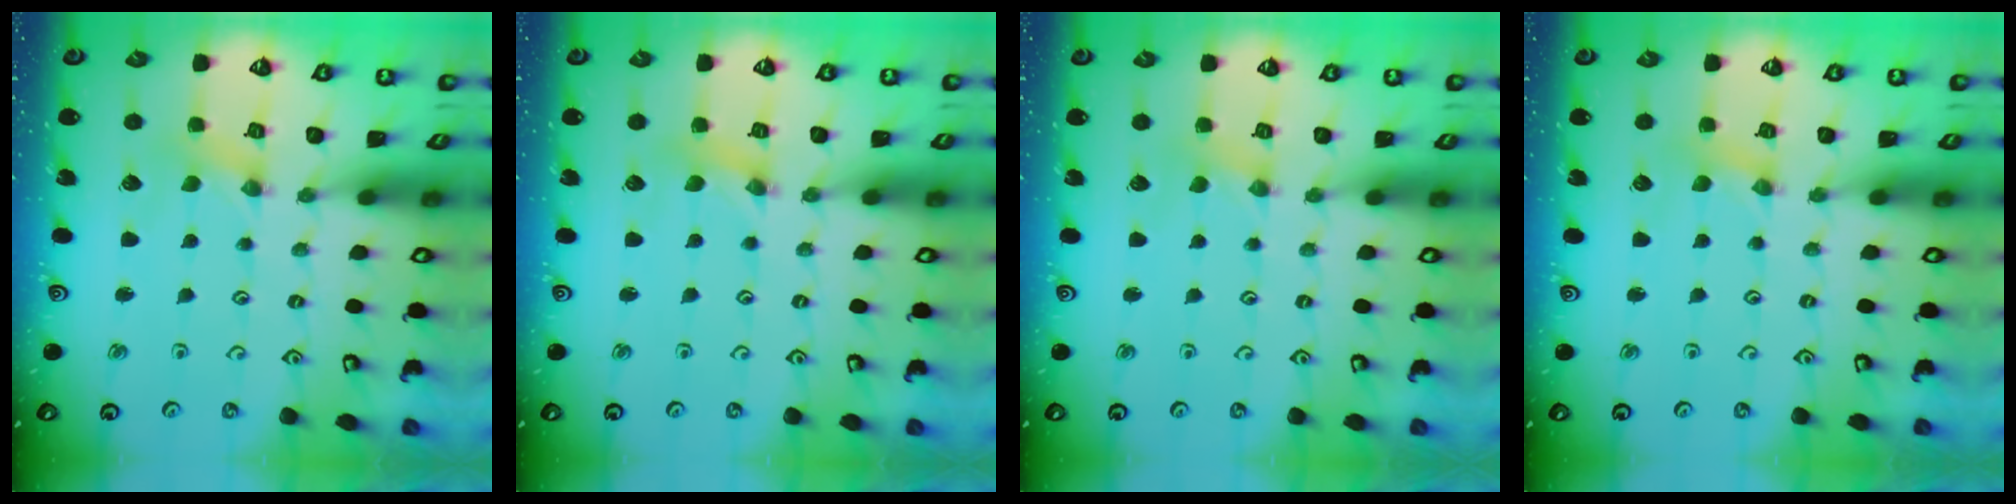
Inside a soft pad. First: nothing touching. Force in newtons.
{"total": 2.1, "press": 2.1, "slide": 0.3}
{"total": 1.5, "press": 1.5, "slide": 0.4}
{"total": 1.6, "press": 1.6, "slide": 0.3}